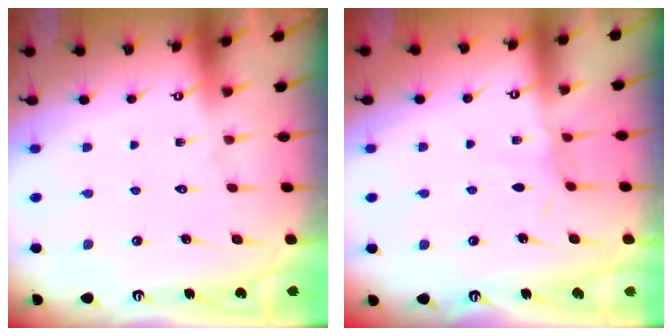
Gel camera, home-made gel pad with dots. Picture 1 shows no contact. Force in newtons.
{"total": 2.0, "press": 2.0, "slide": 0.5}